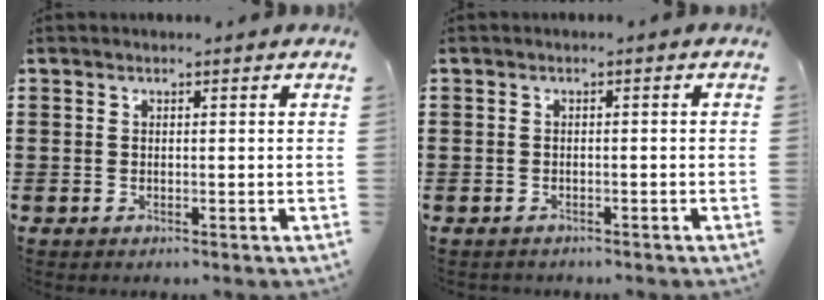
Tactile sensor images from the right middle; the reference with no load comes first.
{"total": 0.6, "force": [-0.6, 0.1, 0.0], "torque": [-0.002, -0.001, -0.012]}